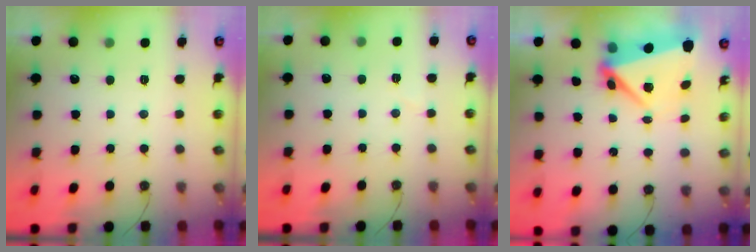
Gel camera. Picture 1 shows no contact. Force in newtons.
{"total": 2.7, "press": 2.5, "slide": 1.1}
{"total": 6.4, "press": 6.0, "slide": 2.2}